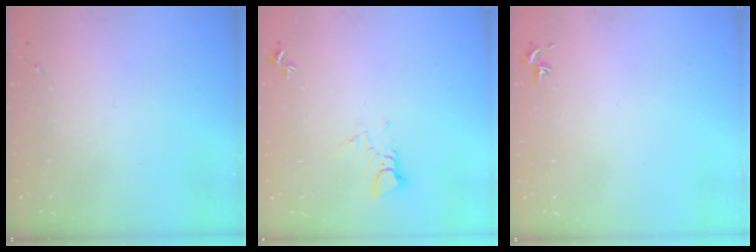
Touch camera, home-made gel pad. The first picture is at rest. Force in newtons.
{"total": 4.0, "press": 3.9, "slide": 0.3}
{"total": 0.8, "press": 0.7, "slide": 0.3}